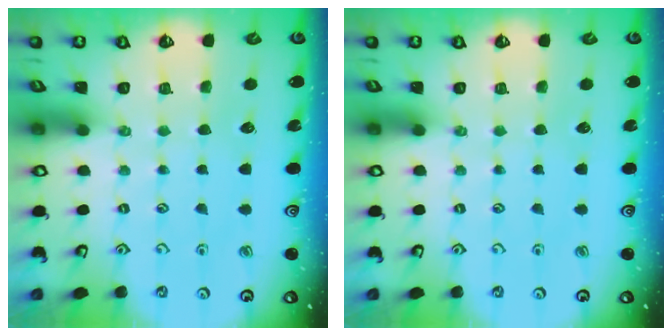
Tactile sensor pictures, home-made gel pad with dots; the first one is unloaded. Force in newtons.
{"total": 0.0}